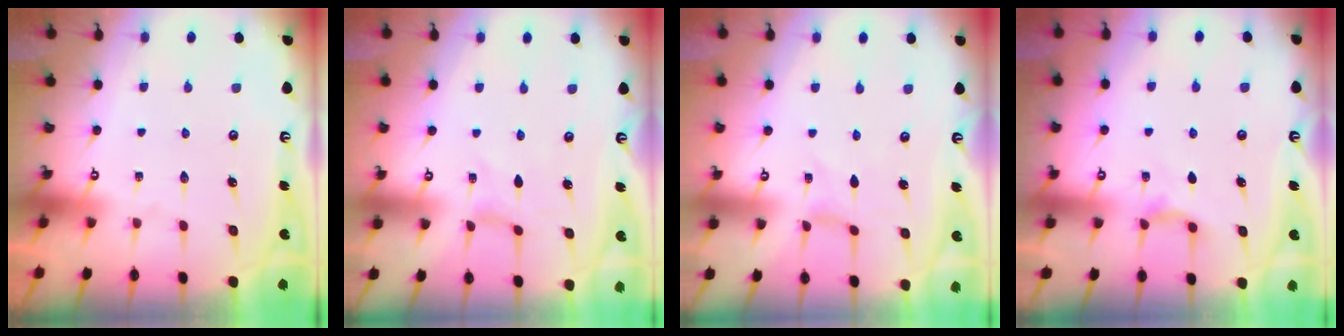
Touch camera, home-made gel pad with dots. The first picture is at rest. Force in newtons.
{"total": 0.0}
{"total": 0.0}
{"total": 4.4, "press": 4.4, "slide": 0.7}